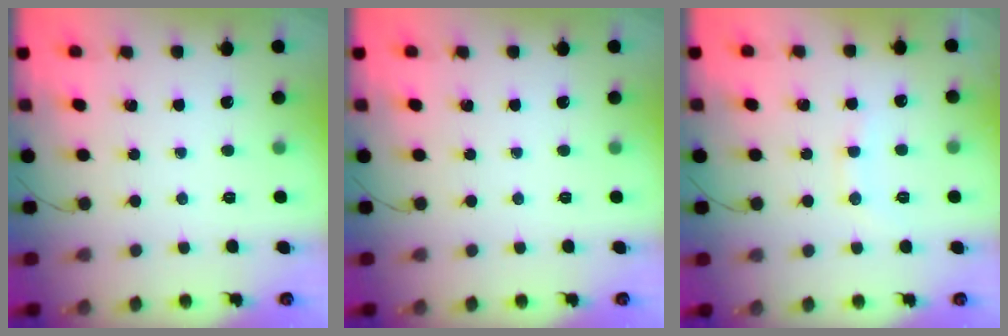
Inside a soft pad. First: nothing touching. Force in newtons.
{"total": 0.0}
{"total": 8.6, "press": 8.5, "slide": 0.9}